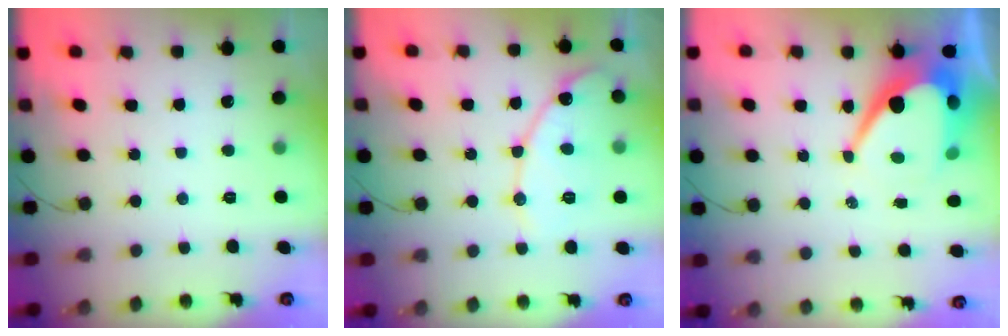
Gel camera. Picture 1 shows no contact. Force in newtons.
{"total": 12.8, "press": 12.7, "slide": 1.1}
{"total": 13.7, "press": 13.6, "slide": 1.2}